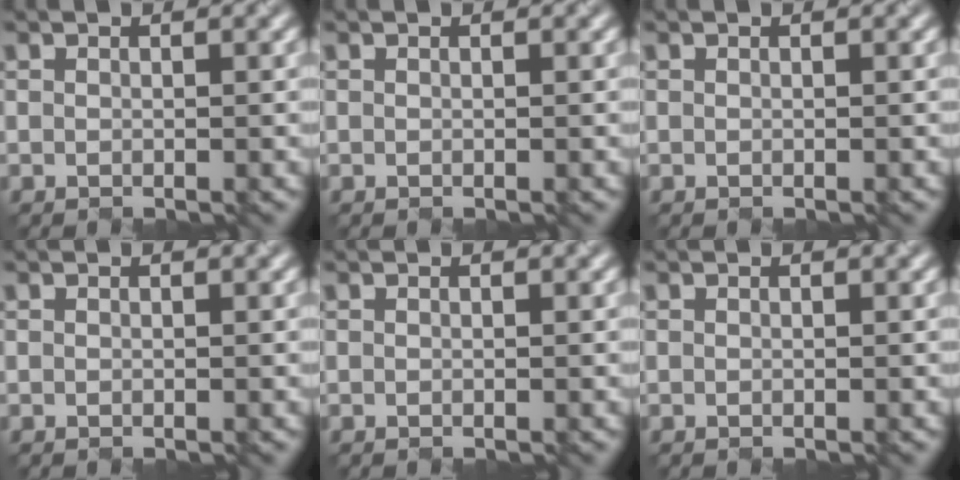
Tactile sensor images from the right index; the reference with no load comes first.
{"total": 0.0}
{"total": 0.0}
{"total": 0.0}
{"total": 0.0}
{"total": 0.0}